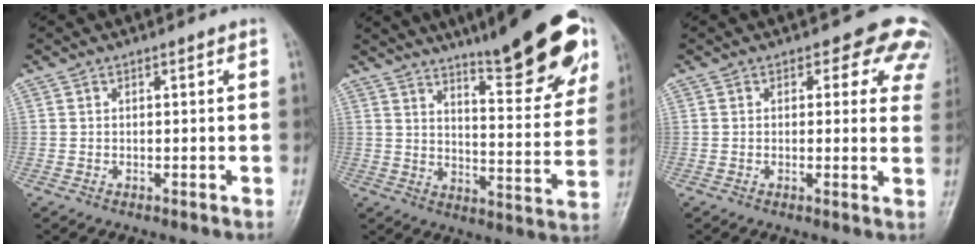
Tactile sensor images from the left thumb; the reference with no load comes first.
{"total": 20.2, "force": [13.4, 4.5, 14.5], "torque": [-0.160, -0.068, 0.189]}
{"total": 8.2, "force": [5.7, 4.7, 3.5], "torque": [0.012, -0.019, 0.038]}